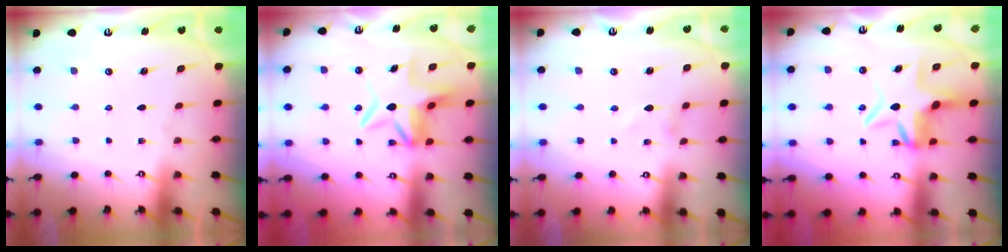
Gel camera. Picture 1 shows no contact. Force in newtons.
{"total": 7.6, "press": 7.2, "slide": 2.3}
{"total": 0.8, "press": 0.8, "slide": 0.1}
{"total": 7.1, "press": 7.0, "slide": 0.8}